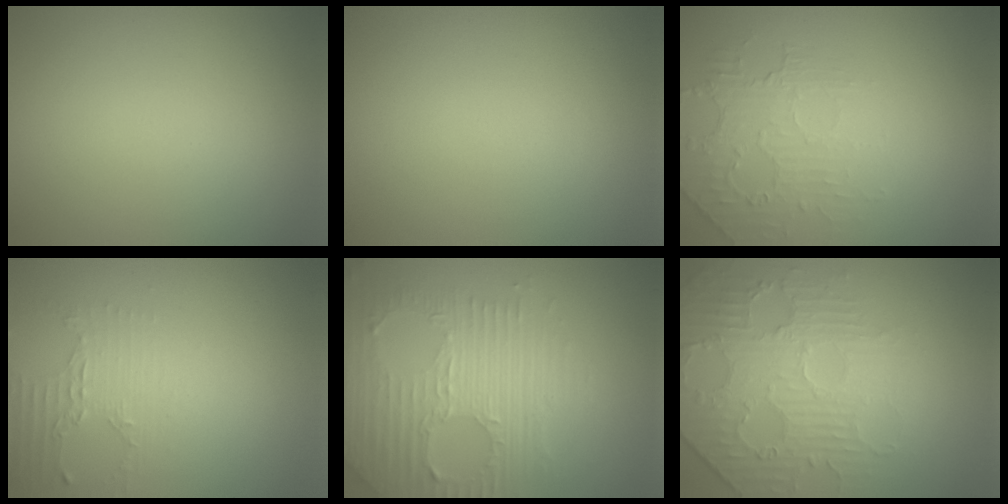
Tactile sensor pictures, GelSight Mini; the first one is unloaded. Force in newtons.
{"total": 0.0}
{"total": 2.1, "press": 1.2, "slide": 1.7}
{"total": 2.2, "press": 1.6, "slide": 1.5}
{"total": 6.8, "press": 4.6, "slide": 5.0}
{"total": 4.4, "press": 4.0, "slide": 1.7}